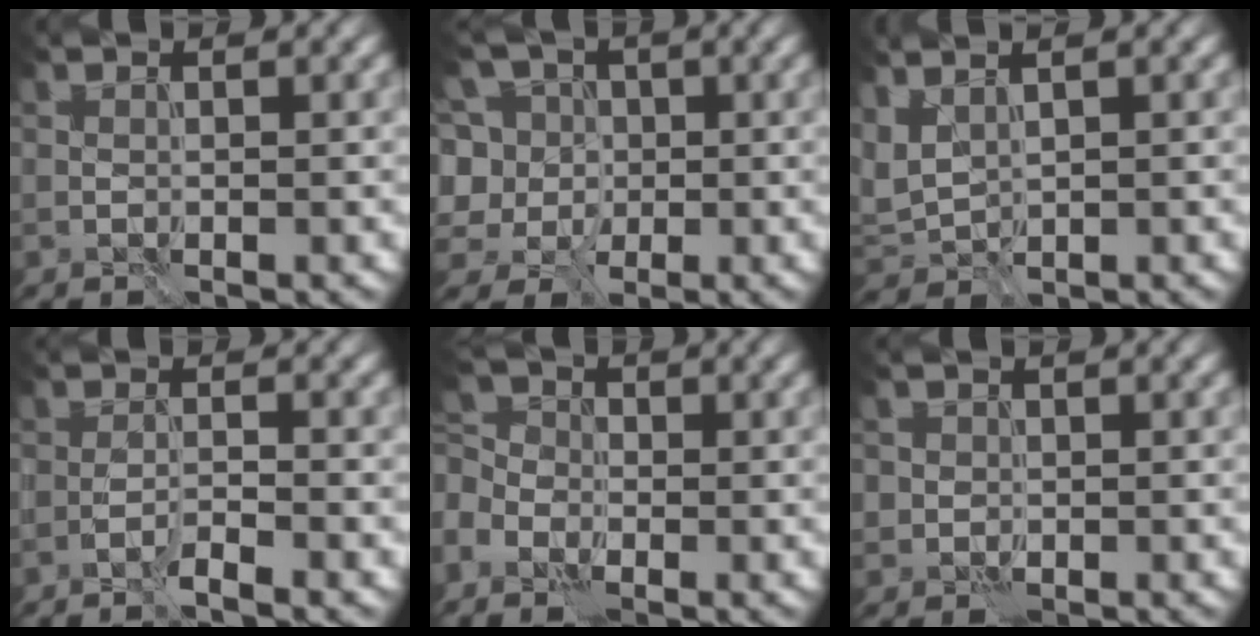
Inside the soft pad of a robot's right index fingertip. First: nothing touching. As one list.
[{"total": 7.8, "force": [1.2, 7.0, 3.1], "torque": [-0.074, 0.032, -0.005]}, {"total": 2.9, "force": [1.5, 1.6, 1.9], "torque": [-0.058, 0.008, 0.038]}, {"total": 1.9, "force": [-1.4, 0.1, 1.3], "torque": [-0.019, 0.005, -0.032]}, {"total": 4.7, "force": [-2.2, 3.3, 2.5], "torque": [-0.052, -0.001, -0.041]}, {"total": 1.2, "force": [0.1, 1.2, 0.0], "torque": [0.012, 0.000, -0.001]}]